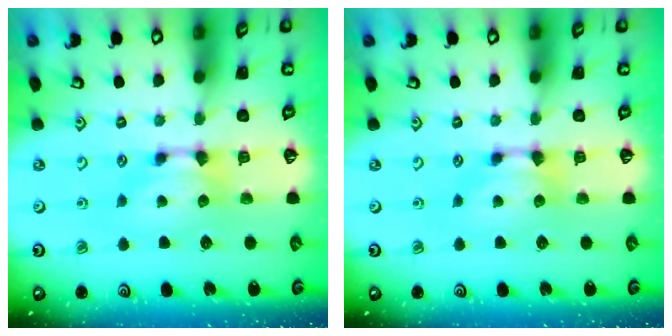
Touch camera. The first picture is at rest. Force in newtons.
{"total": 0.0}